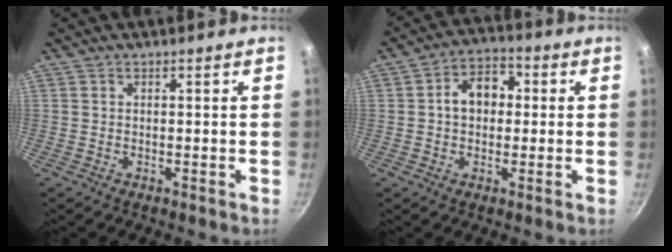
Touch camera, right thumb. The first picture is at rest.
{"total": 8.3, "force": [0.7, 6.1, 5.5], "torque": [-0.049, 0.021, 0.000]}